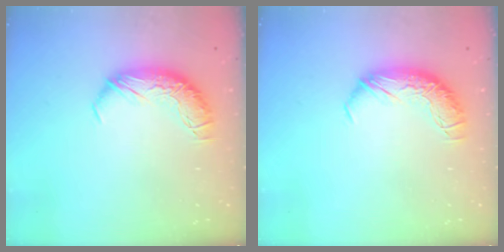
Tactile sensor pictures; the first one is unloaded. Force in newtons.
{"total": 0.0}